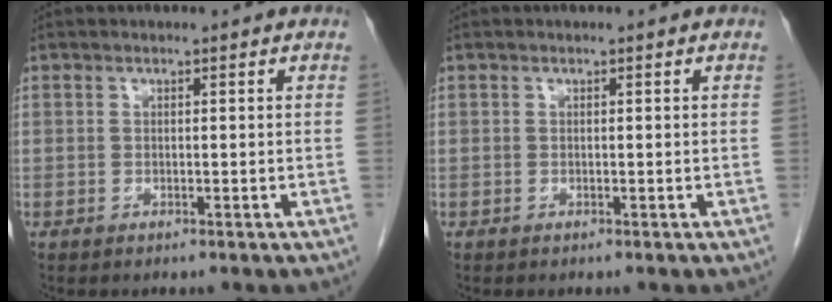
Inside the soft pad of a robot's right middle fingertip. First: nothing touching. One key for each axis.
{"total": 0.0}